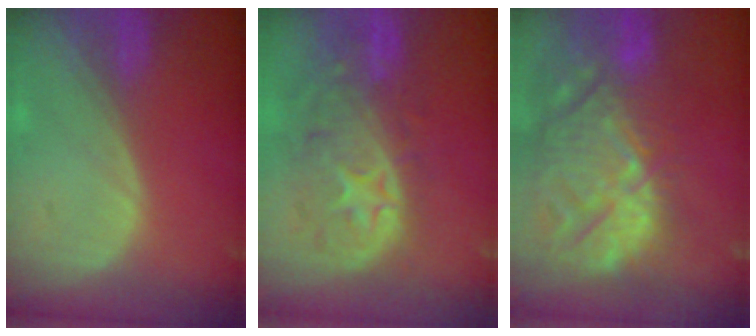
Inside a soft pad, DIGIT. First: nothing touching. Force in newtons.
{"total": 11.1, "press": 9.8, "slide": 5.2}
{"total": 15.3, "press": 13.1, "slide": 7.9}